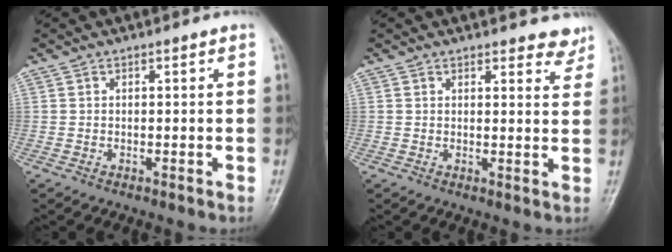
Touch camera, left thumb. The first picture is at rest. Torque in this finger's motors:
{"motor_torque": [0.01, -0.06, 0.23, 0.10, 0.06]}